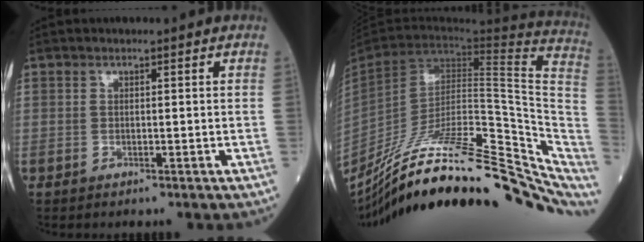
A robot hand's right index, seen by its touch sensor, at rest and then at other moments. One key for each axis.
{"total": 33.6, "fx": -23.1, "fy": 9.5, "fz": 22.5, "tx": -0.287, "ty": -0.021, "tz": -0.343}